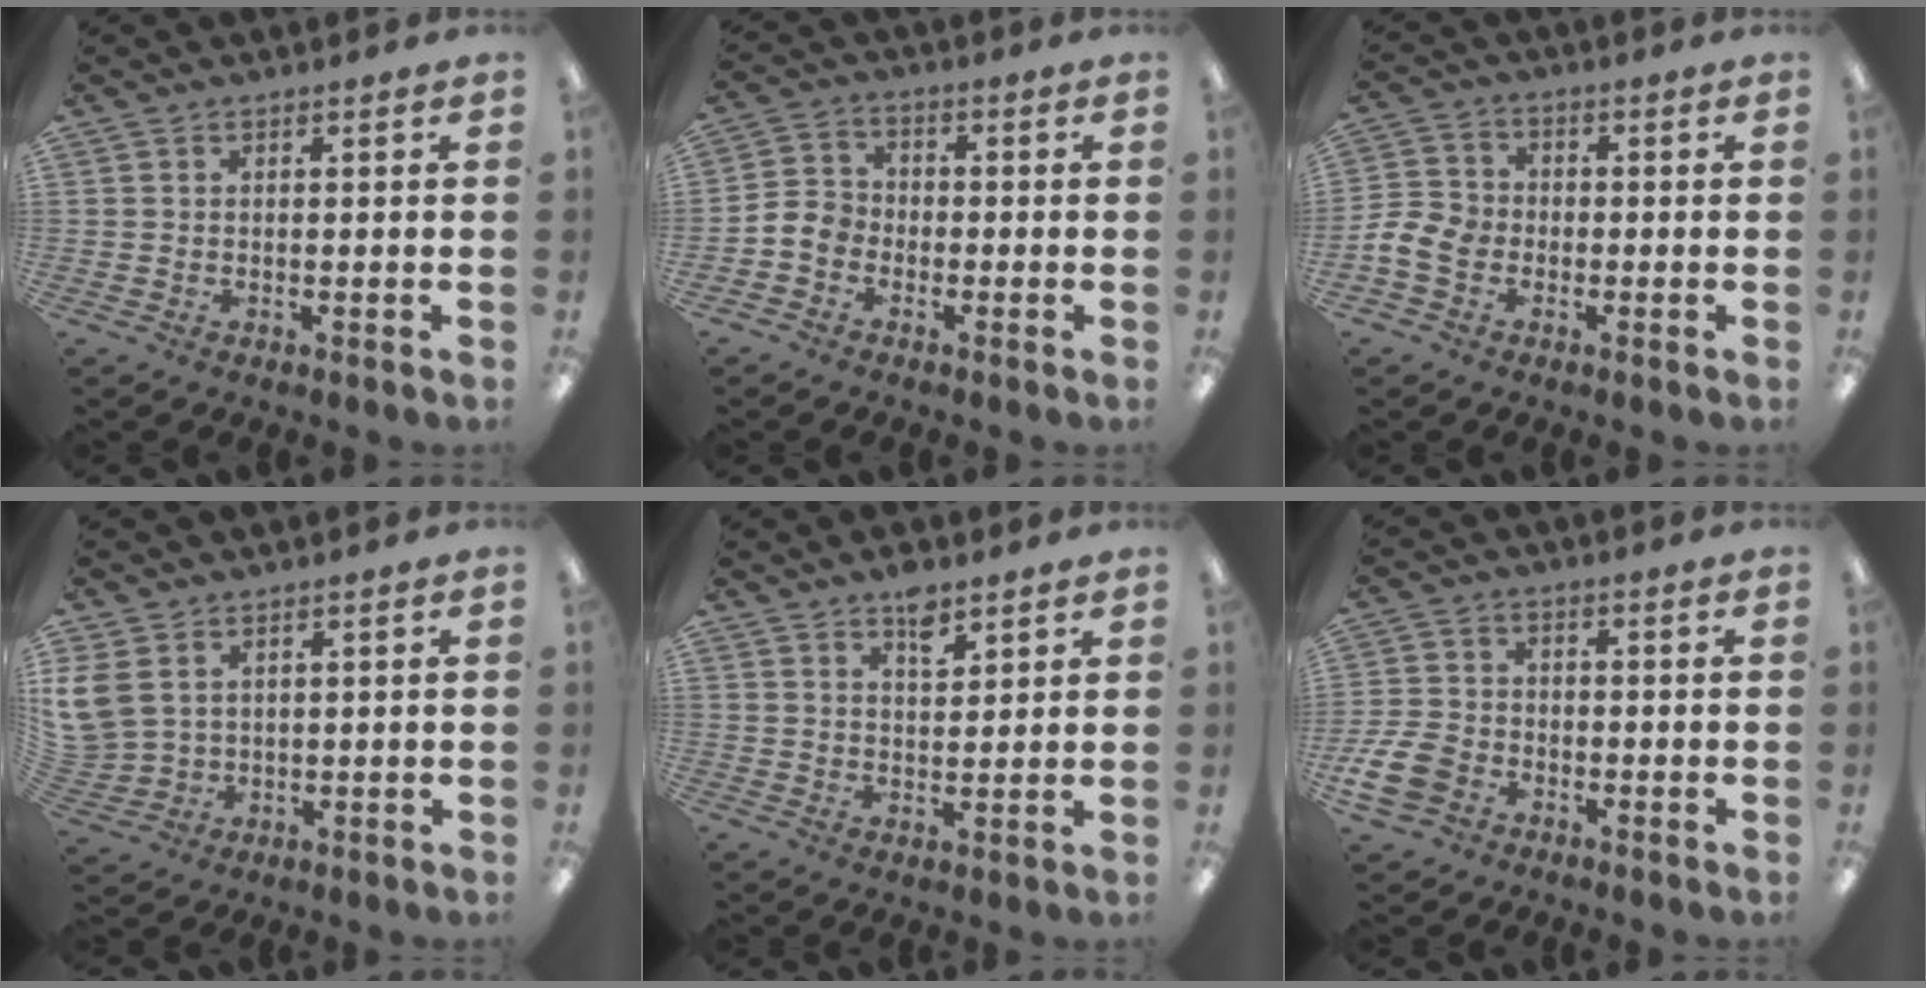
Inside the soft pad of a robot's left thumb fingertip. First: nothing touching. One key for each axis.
{"total": 5.3, "fx": -2.6, "fy": 4.2, "fz": 2.1, "tx": -0.040, "ty": 0.019, "tz": -0.046}
{"total": 6.6, "fx": -2.5, "fy": 5.2, "fz": 3.1, "tx": -0.070, "ty": 0.014, "tz": -0.044}
{"total": 7.3, "fx": 3.1, "fy": 5.7, "fz": 3.2, "tx": -0.100, "ty": -0.008, "tz": 0.062}
{"total": 5.2, "fx": 3.7, "fy": 2.2, "fz": 2.9, "tx": -0.033, "ty": -0.022, "tz": 0.062}
{"total": 8.4, "fx": -4.0, "fy": 5.9, "fz": 4.6, "tx": -0.105, "ty": 0.018, "tz": -0.073}